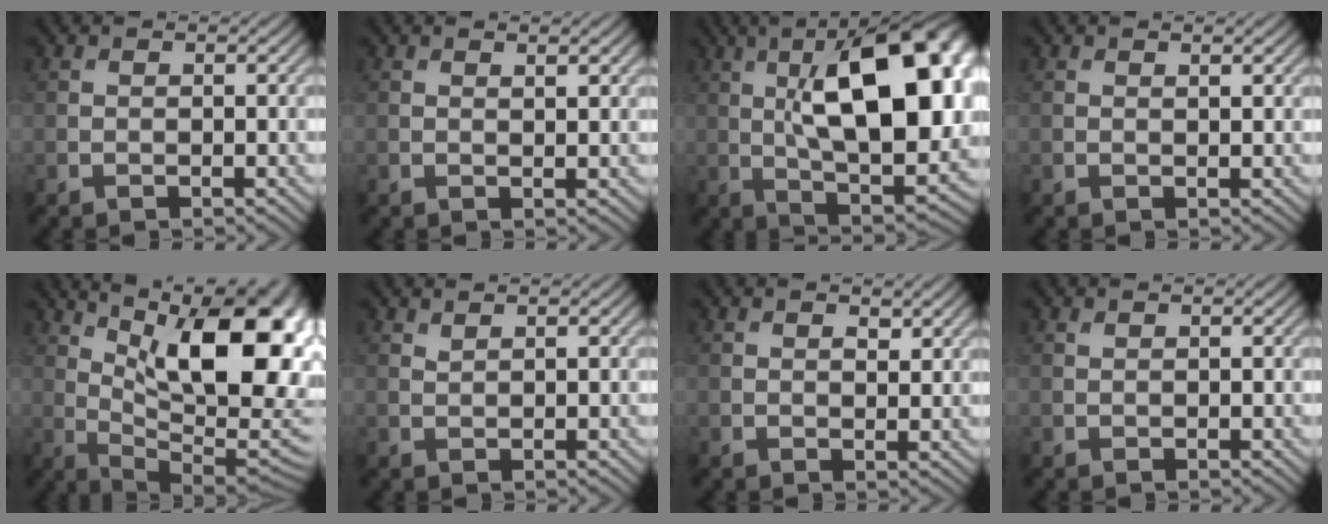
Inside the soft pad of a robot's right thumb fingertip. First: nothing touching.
{"total": 0.9, "force": [0.7, 0.1, 0.6], "torque": [-0.011, -0.003, 0.015]}
{"total": 20.2, "force": [3.7, 8.6, 17.9], "torque": [-0.247, 0.028, 0.046]}
{"total": 0.6, "force": [0.4, 0.1, 0.4], "torque": [-0.006, -0.001, 0.009]}
{"total": 17.6, "force": [6.6, 6.6, 14.9], "torque": [-0.214, 0.014, 0.111]}
{"total": 0.5, "force": [0.5, 0.0, 0.0], "torque": [-0.003, -0.002, 0.015]}
{"total": 1.5, "force": [0.9, 0.6, 1.1], "torque": [-0.018, -0.006, 0.020]}
{"total": 0.0}